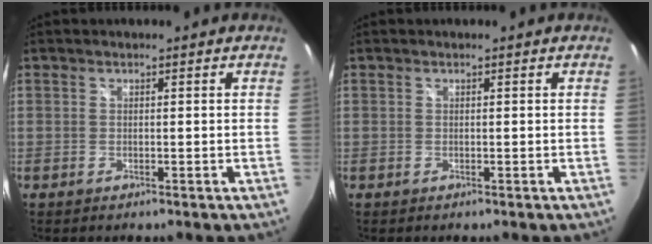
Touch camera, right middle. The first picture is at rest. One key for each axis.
{"total": 0.0}